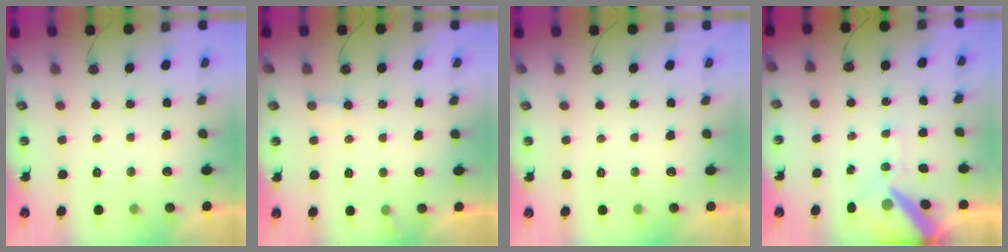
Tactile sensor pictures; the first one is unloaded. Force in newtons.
{"total": 6.1, "press": 6.0, "slide": 0.5}
{"total": 0.0}
{"total": 11.1, "press": 10.9, "slide": 1.8}